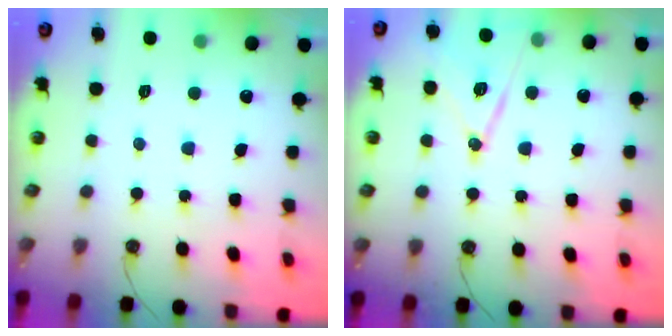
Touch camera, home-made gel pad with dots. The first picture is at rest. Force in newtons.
{"total": 13.4, "press": 13.1, "slide": 2.6}